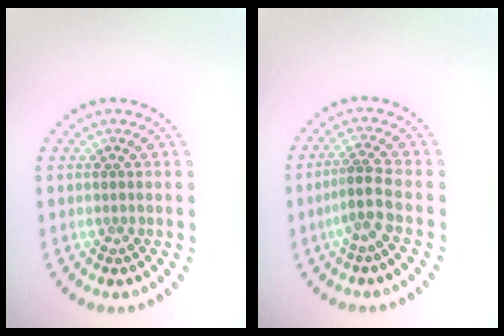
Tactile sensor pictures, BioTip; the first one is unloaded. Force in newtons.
{"total": 2.6, "press": 1.9, "slide": 1.8}